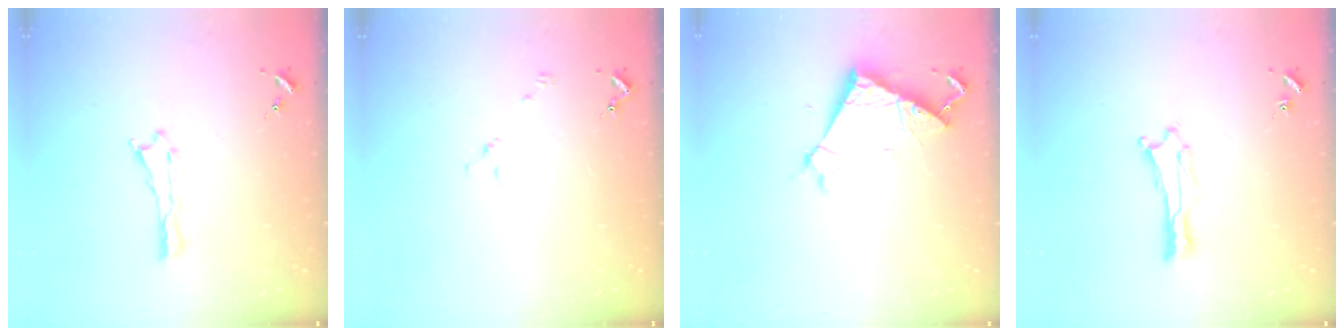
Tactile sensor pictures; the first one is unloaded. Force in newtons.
{"total": 2.0, "press": 2.0, "slide": 0.2}
{"total": 6.1, "press": 6.1, "slide": 0.4}
{"total": 0.6, "press": 0.5, "slide": 0.1}